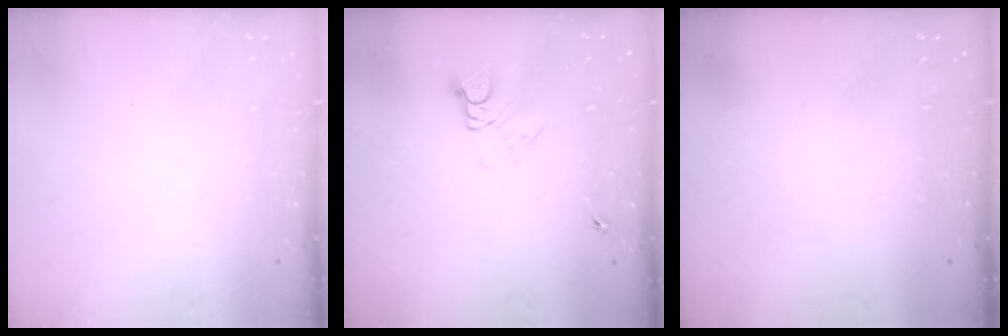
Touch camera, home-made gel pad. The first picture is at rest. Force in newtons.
{"total": 3.6, "press": 3.6, "slide": 0.4}
{"total": 0.0}